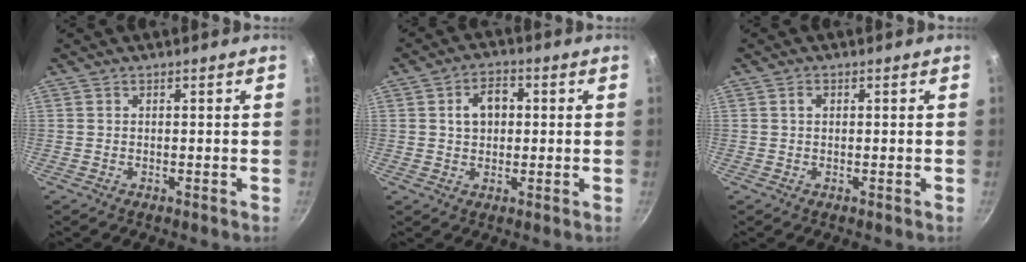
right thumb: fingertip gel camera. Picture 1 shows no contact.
{"total": 6.0, "force": [0.9, 4.5, 4.0], "torque": [-0.041, 0.011, 0.011]}
{"total": 1.3, "force": [0.3, 0.9, 0.8], "torque": [-0.013, 0.005, 0.005]}